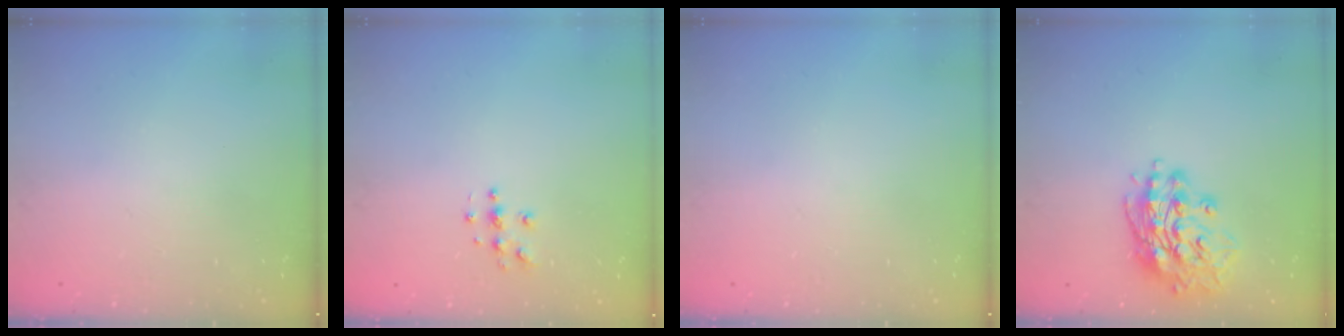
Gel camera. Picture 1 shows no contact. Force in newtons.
{"total": 4.6, "press": 4.6, "slide": 0.2}
{"total": 0.0}
{"total": 15.4, "press": 15.2, "slide": 2.6}